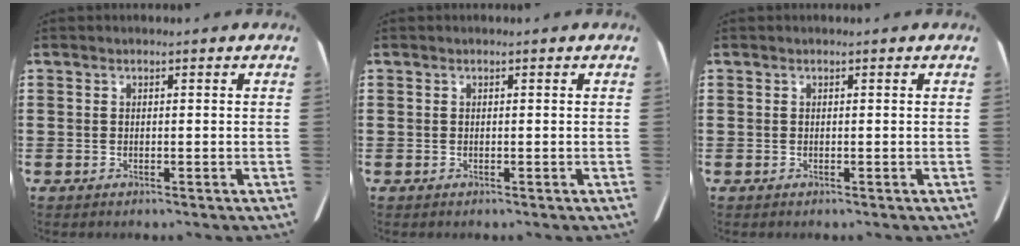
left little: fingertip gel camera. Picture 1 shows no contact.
{"total": 0.0}
{"total": 0.0}